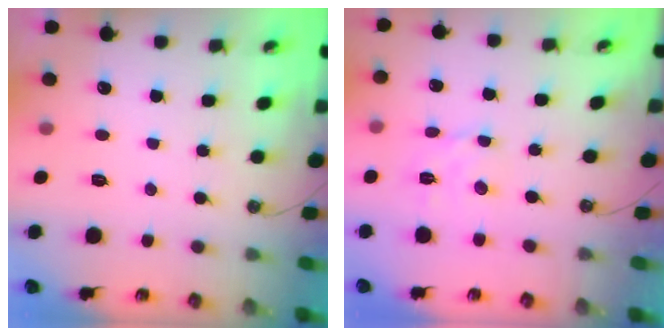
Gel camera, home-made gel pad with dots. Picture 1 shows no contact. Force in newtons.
{"total": 3.2, "press": 3.2, "slide": 0.1}